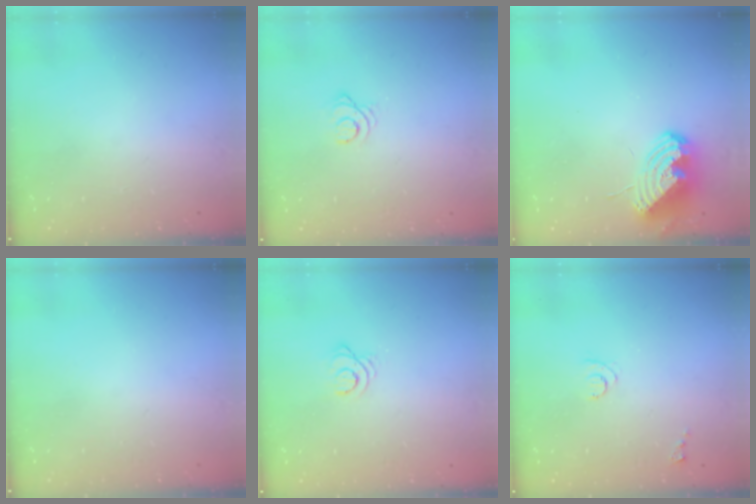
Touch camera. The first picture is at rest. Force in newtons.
{"total": 2.9, "press": 2.9, "slide": 0.4}
{"total": 11.6, "press": 11.4, "slide": 1.8}
{"total": 0.0}
{"total": 3.2, "press": 3.1, "slide": 0.4}
{"total": 5.0, "press": 4.9, "slide": 0.6}